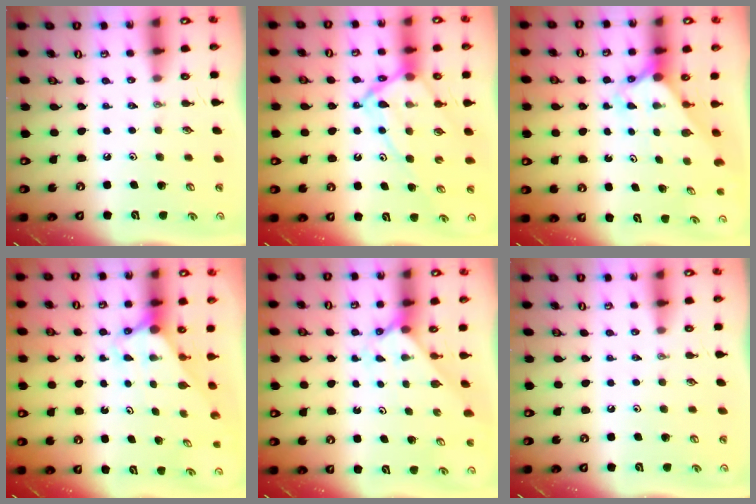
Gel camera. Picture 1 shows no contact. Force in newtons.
{"total": 12.4, "press": 12.3, "slide": 1.4}
{"total": 2.7, "press": 2.7, "slide": 0.2}
{"total": 2.9, "press": 2.9, "slide": 0.0}
{"total": 2.0, "press": 2.0, "slide": 0.2}
{"total": 0.0}